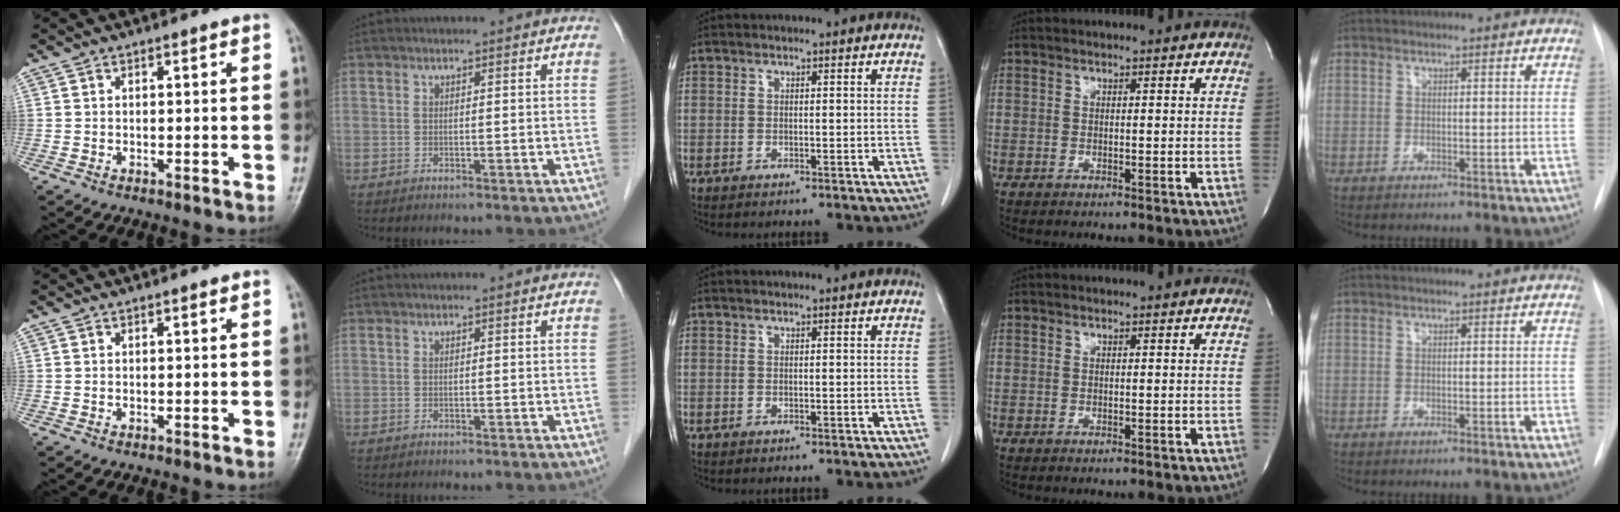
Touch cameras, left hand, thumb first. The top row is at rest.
{}